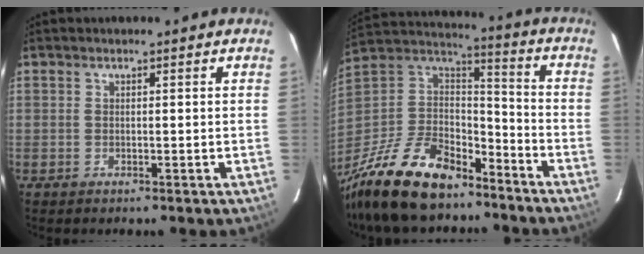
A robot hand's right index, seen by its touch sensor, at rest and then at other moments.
{"total": 24.9, "force": [-18.0, 10.9, 13.3], "torque": [-0.293, -0.007, -0.308]}